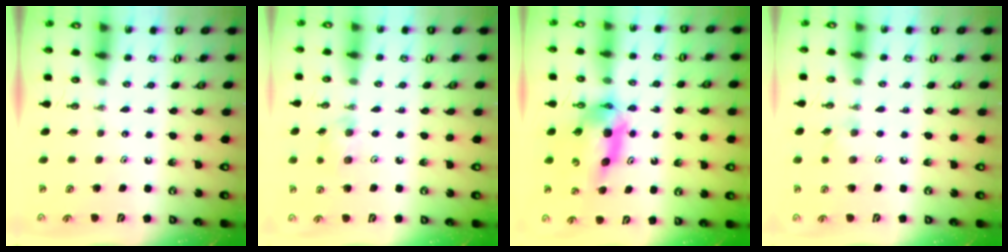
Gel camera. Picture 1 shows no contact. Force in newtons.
{"total": 6.9, "press": 5.4, "slide": 4.3}
{"total": 10.6, "press": 10.6, "slide": 1.1}
{"total": 4.2, "press": 4.1, "slide": 1.0}